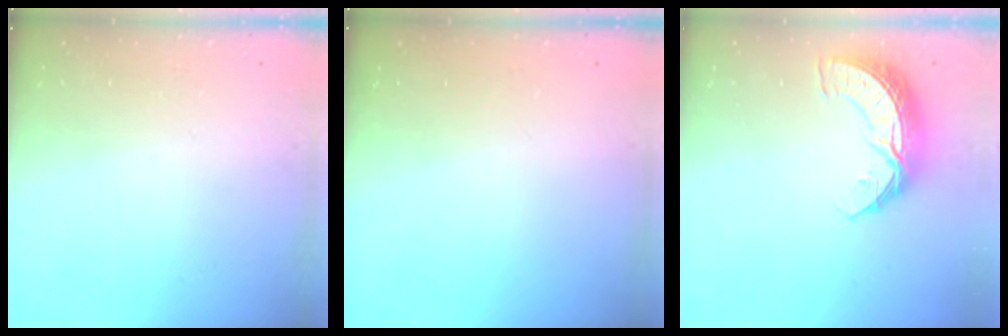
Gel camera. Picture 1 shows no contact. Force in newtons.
{"total": 0.0}
{"total": 10.3, "press": 10.2, "slide": 0.7}